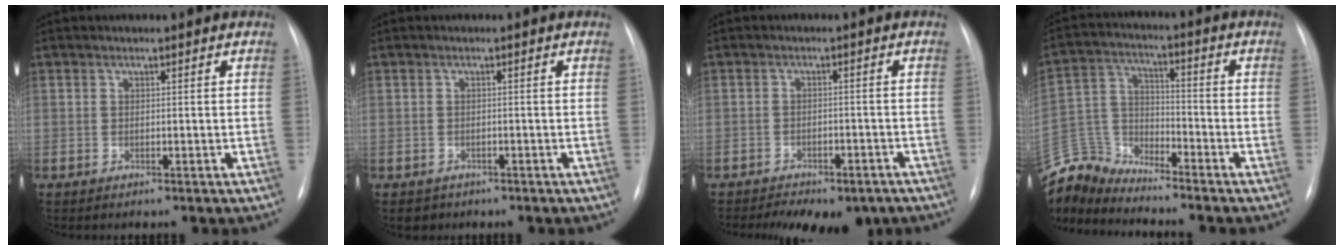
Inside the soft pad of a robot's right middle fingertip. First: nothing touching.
{"total": 1.7, "force": [-1.1, 1.2, 0.0], "torque": [-0.005, 0.001, -0.013]}
{"total": 11.1, "force": [-8.6, 4.8, 5.1], "torque": [-0.079, 0.003, -0.107]}
{"total": 9.3, "force": [-9.3, 0.2, -0.7], "torque": [0.002, 0.030, -0.188]}